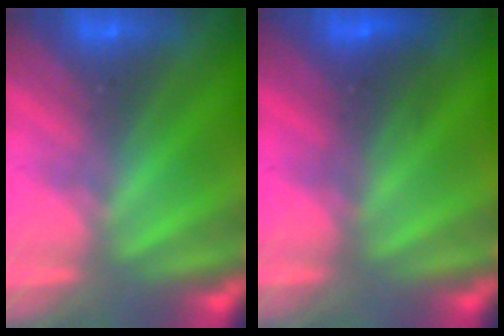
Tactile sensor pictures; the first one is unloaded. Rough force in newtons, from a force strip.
{"total": 2.7}